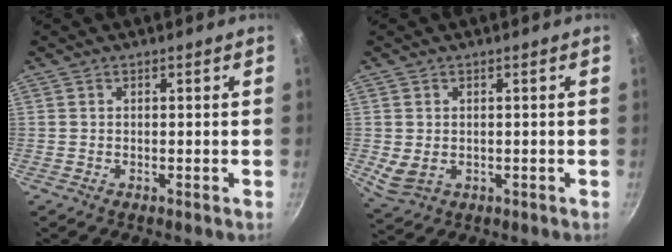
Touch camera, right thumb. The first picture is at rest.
{"total": 4.0, "force": [0.0, 3.0, 2.6], "torque": [-0.048, -0.009, 0.011]}